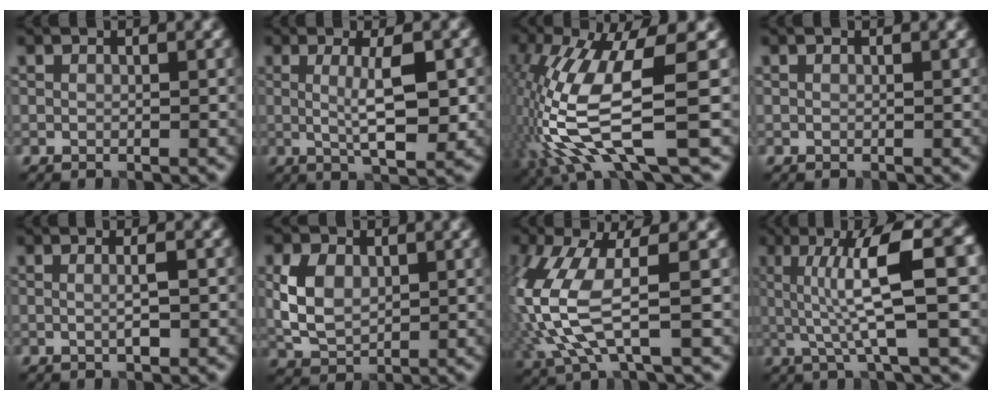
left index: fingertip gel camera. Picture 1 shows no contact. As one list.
[{"total": 5.5, "force": [0.5, 1.3, 5.4], "torque": [-0.088, -0.005, 0.010]}, {"total": 11.5, "force": [-1.3, 2.9, 11.0], "torque": [-0.235, -0.012, -0.019]}, {"total": 0.0}, {"total": 1.7, "force": [0.0, 0.2, 1.7], "torque": [-0.032, 0.001, -0.002]}, {"total": 4.7, "force": [0.6, 3.3, 3.3], "torque": [-0.071, 0.002, 0.012]}, {"total": 7.9, "force": [-0.2, 2.5, 7.5], "torque": [-0.195, -0.005, 0.001]}, {"total": 8.4, "force": [1.0, 1.6, 8.1], "torque": [-0.134, 0.005, 0.019]}]